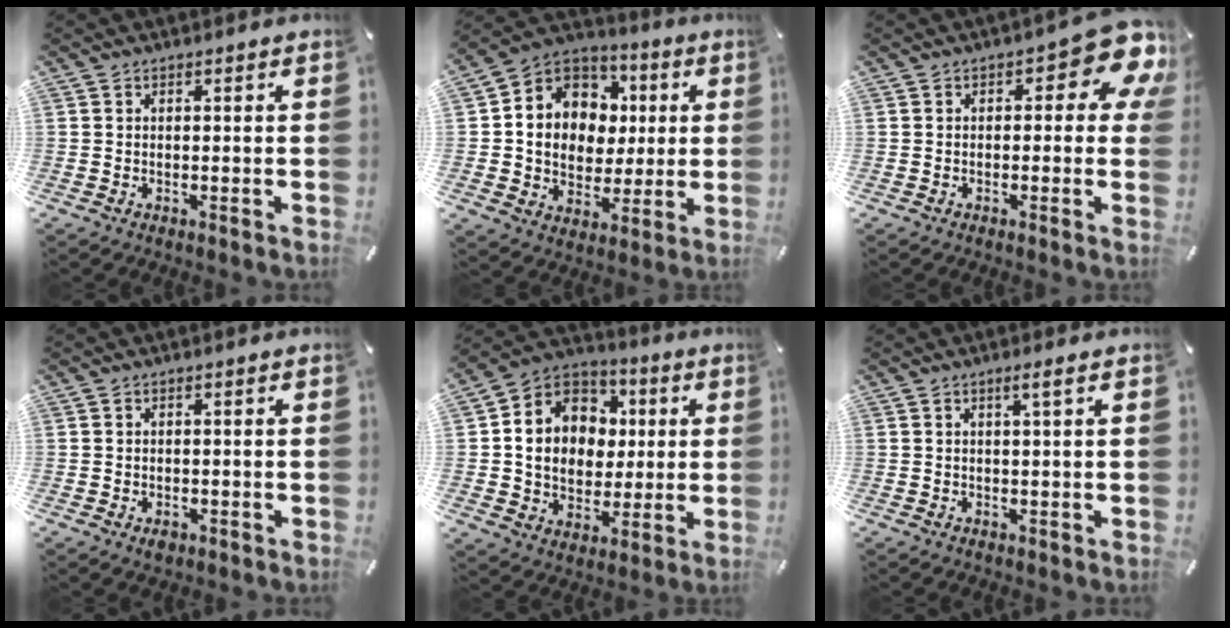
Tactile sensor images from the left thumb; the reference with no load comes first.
{"total": 11.3, "force": [1.4, 10.7, 3.3], "torque": [-0.071, -0.012, 0.034]}
{"total": 9.8, "force": [3.9, 4.1, 8.0], "torque": [-0.098, -0.028, 0.063]}
{"total": 1.8, "force": [-0.8, 1.2, 1.1], "torque": [-0.020, 0.004, -0.015]}
{"total": 13.0, "force": [1.4, 11.8, 5.2], "torque": [-0.114, -0.009, 0.030]}
{"total": 2.2, "force": [0.7, 0.0, 2.1], "torque": [-0.041, 0.000, 0.011]}